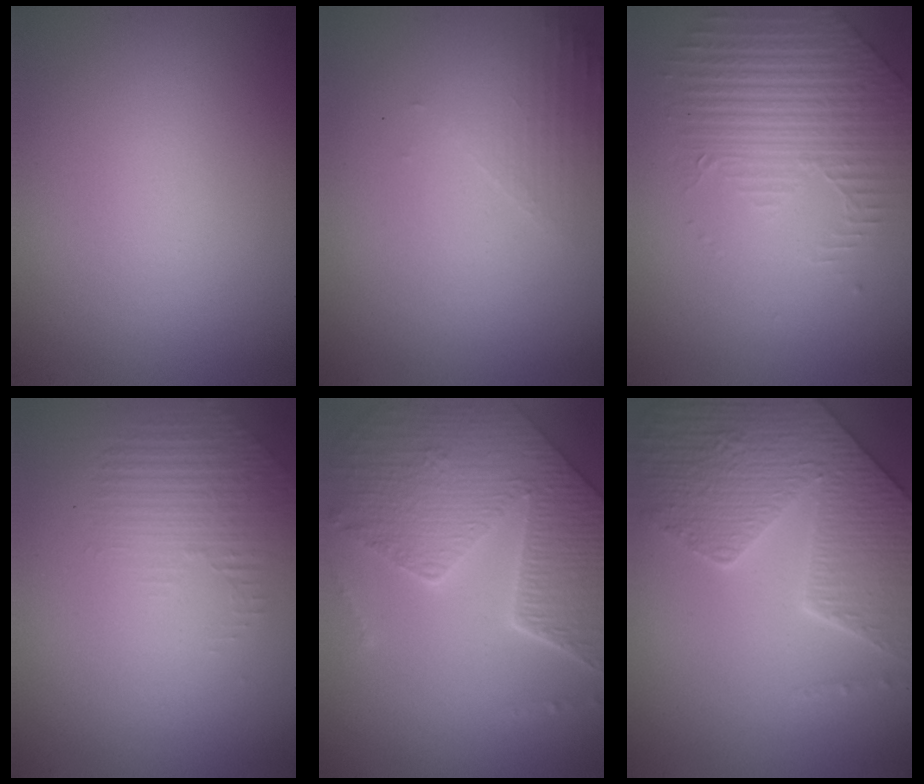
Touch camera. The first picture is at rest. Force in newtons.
{"total": 1.6, "press": 1.6, "slide": 0.4}
{"total": 2.1, "press": 1.8, "slide": 1.0}
{"total": 1.4, "press": 0.3, "slide": 1.4}
{"total": 8.2, "press": 5.8, "slide": 5.8}
{"total": 8.5, "press": 6.1, "slide": 5.9}